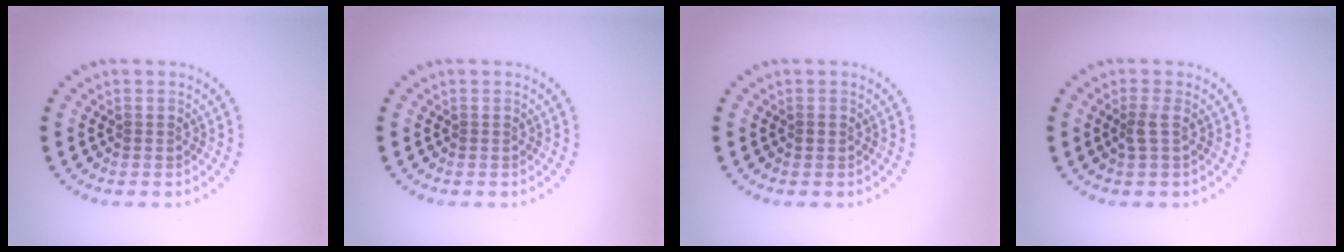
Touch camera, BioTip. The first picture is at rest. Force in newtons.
{"total": 0.0}
{"total": 0.5, "press": 0.5, "slide": 0.0}
{"total": 1.2, "press": 1.0, "slide": 0.6}